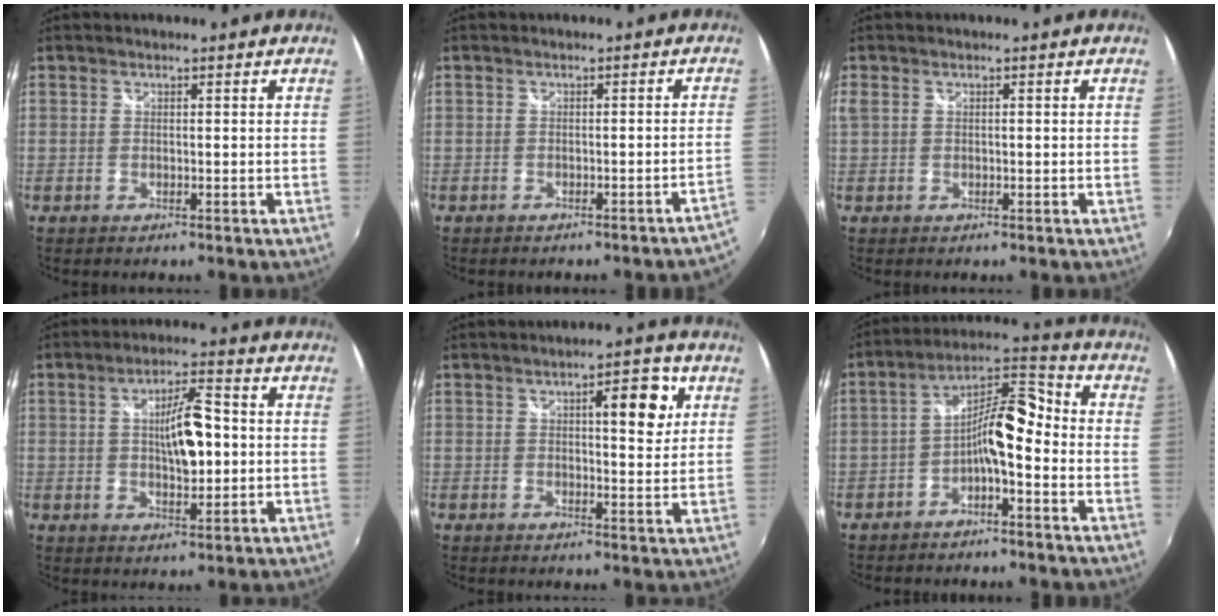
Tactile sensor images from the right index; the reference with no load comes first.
{"total": 3.0, "force": [-2.4, -0.1, 1.8], "torque": [-0.025, -0.008, -0.030]}
{"total": 2.3, "force": [0.0, 1.5, 1.7], "torque": [-0.034, -0.001, 0.001]}
{"total": 8.8, "force": [0.3, 3.0, 8.2], "torque": [-0.135, 0.007, 0.009]}
{"total": 7.4, "force": [2.5, 2.3, 6.5], "torque": [-0.080, 0.013, 0.036]}
{"total": 9.0, "force": [-3.5, 2.9, 7.7], "torque": [-0.149, 0.026, -0.062]}